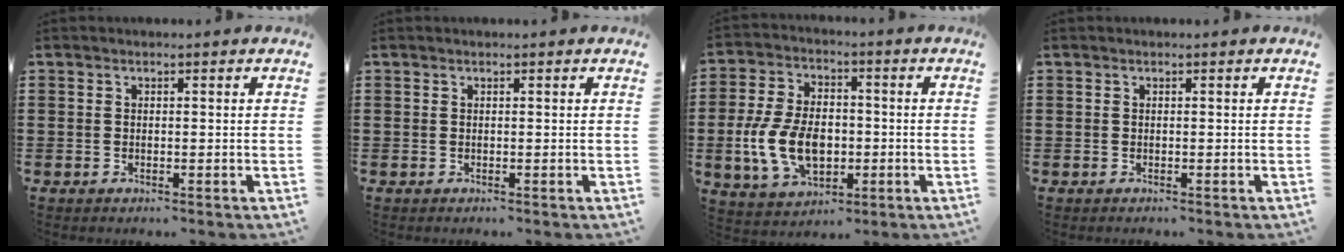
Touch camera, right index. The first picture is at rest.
{"total": 0.0}
{"total": 10.9, "force": [-2.1, 6.8, 8.3], "torque": [-0.199, 0.000, -0.041]}
{"total": 0.0}